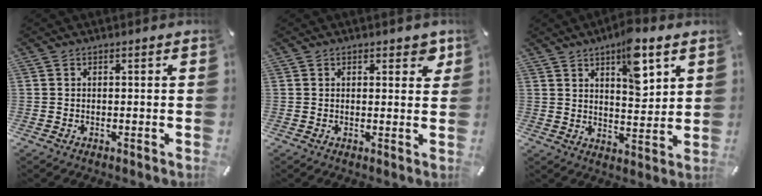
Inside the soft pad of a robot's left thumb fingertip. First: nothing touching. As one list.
[{"total": 2.9, "force": [1.6, 1.8, 1.8], "torque": [-0.007, -0.006, 0.020]}, {"total": 11.0, "force": [7.1, 4.4, 7.2], "torque": [-0.095, -0.036, 0.116]}]